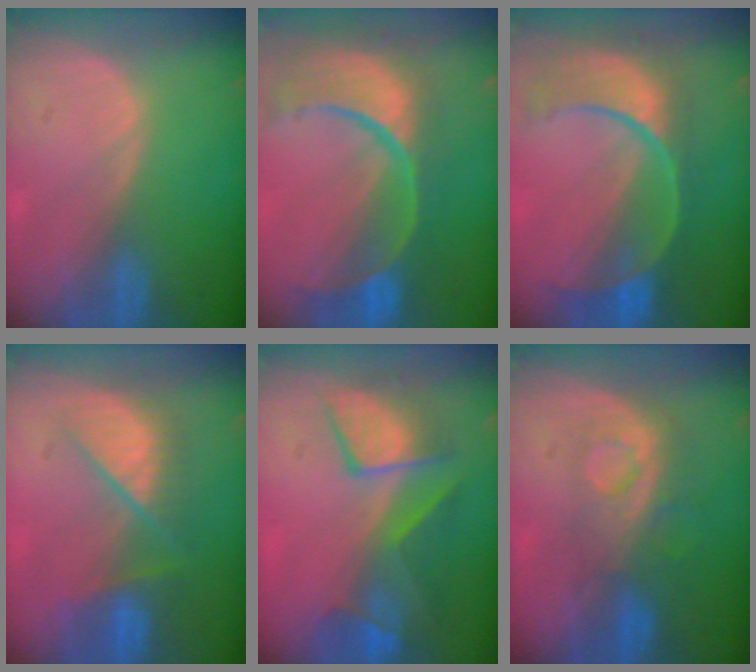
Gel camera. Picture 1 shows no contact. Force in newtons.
{"total": 13.8, "press": 10.9, "slide": 8.4}
{"total": 11.2, "press": 9.3, "slide": 6.2}
{"total": 7.2, "press": 7.2, "slide": 0.5}
{"total": 8.4, "press": 8.1, "slide": 2.2}
{"total": 8.3, "press": 7.3, "slide": 3.8}